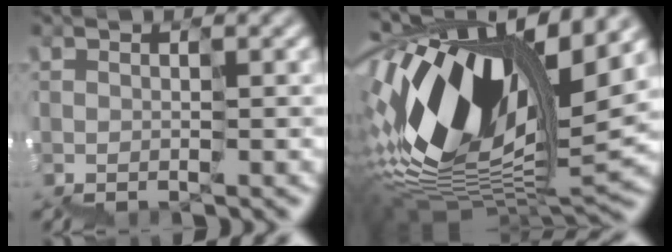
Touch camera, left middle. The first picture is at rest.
{"total": 13.7, "force": [2.8, 6.4, 11.8], "torque": [-0.245, 0.032, 0.044]}